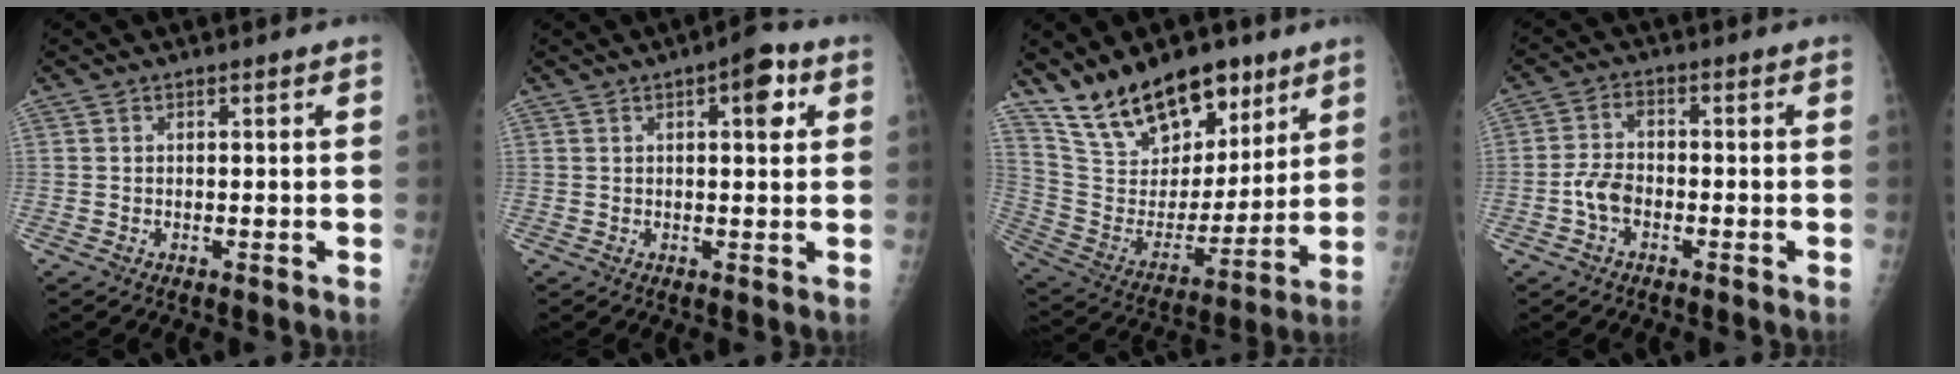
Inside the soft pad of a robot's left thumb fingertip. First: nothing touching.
{"total": 5.8, "force": [2.2, 2.2, 4.8], "torque": [-0.048, 0.000, 0.022]}
{"total": 20.2, "force": [14.2, 10.2, 10.0], "torque": [-0.125, -0.072, 0.257]}
{"total": 4.9, "force": [-1.8, 3.1, 3.4], "torque": [-0.065, 0.017, -0.040]}